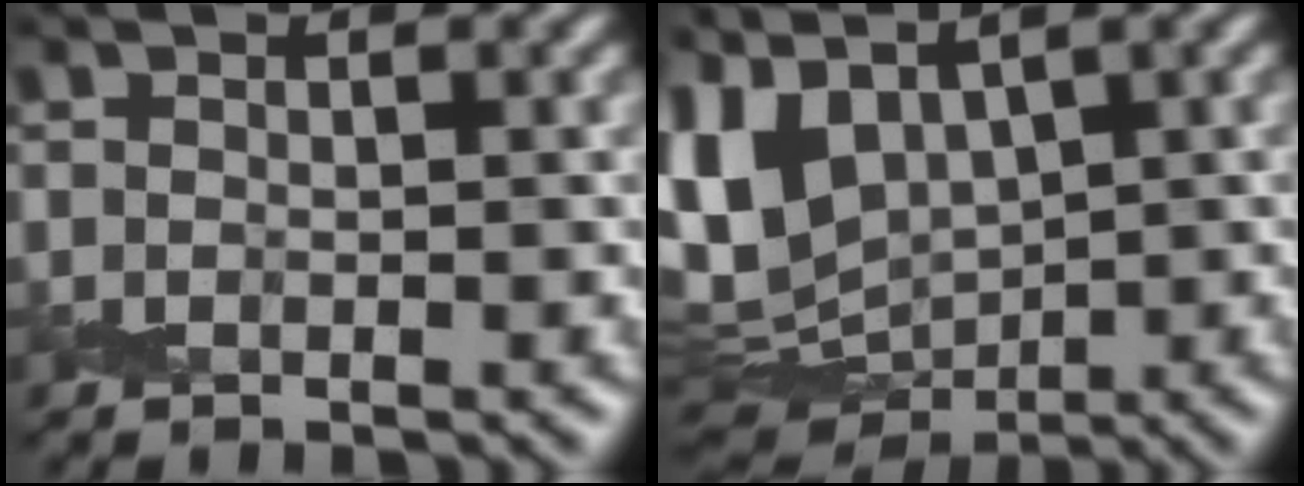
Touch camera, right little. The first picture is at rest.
{"total": 8.4, "force": [2.5, 5.1, 6.1], "torque": [-0.149, -0.006, 0.053]}